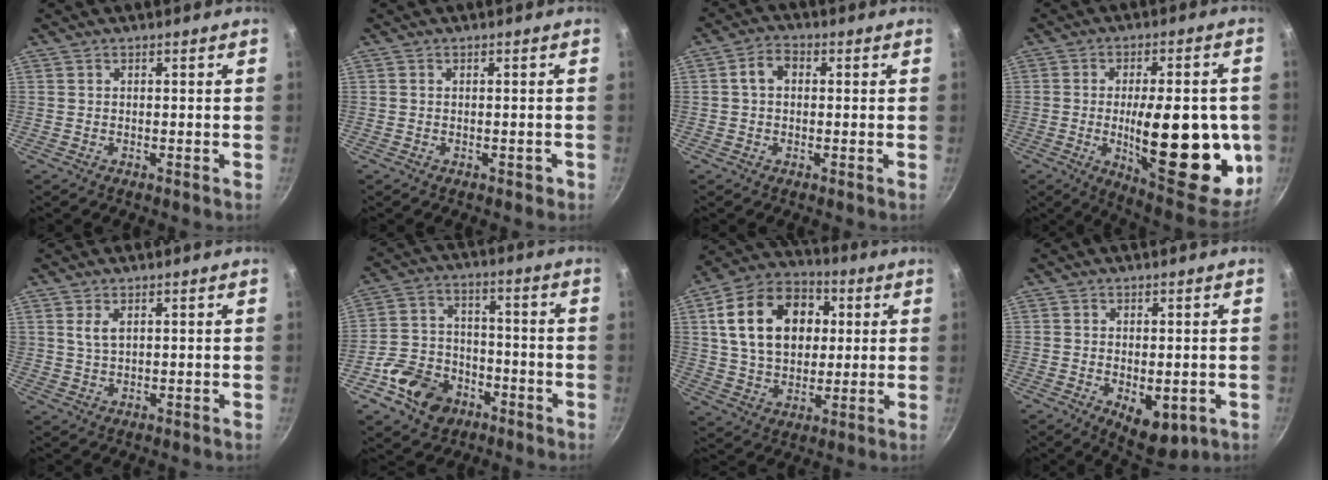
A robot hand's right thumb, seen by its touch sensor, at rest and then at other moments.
{"total": 1.2, "force": [-0.5, 0.9, 0.7], "torque": [0.002, 0.011, -0.002]}
{"total": 4.3, "force": [0.5, 3.1, 2.9], "torque": [-0.044, 0.013, 0.001]}
{"total": 26.3, "force": [-3.3, 10.3, 24.0], "torque": [-0.298, -0.010, -0.036]}
{"total": 3.0, "force": [1.2, 1.6, 2.2], "torque": [-0.041, -0.006, 0.026]}
{"total": 13.3, "force": [-6.3, 10.0, 6.1], "torque": [-0.088, 0.053, -0.107]}
{"total": 20.1, "force": [4.3, 14.3, 13.4], "torque": [-0.204, 0.013, 0.068]}
{"total": 8.0, "force": [-1.9, 4.4, 6.4], "torque": [-0.077, -0.008, -0.013]}